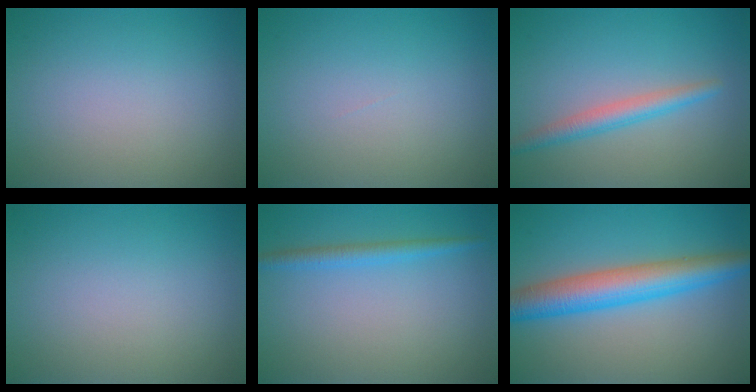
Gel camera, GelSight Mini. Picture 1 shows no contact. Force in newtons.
{"total": 0.0}
{"total": 2.5, "press": 2.5, "slide": 0.0}
{"total": 0.0}
{"total": 1.8, "press": 1.8, "slide": 0.1}
{"total": 6.5, "press": 6.5, "slide": 0.1}